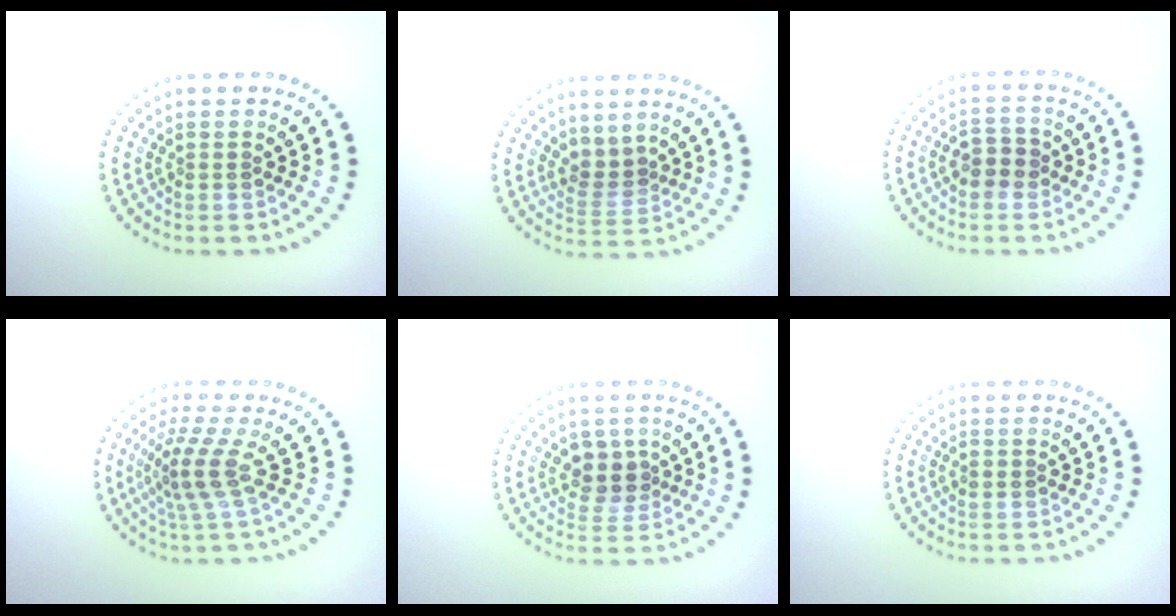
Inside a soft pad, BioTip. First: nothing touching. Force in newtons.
{"total": 1.9, "press": 1.4, "slide": 1.4}
{"total": 1.8, "press": 1.7, "slide": 0.5}
{"total": 3.3, "press": 2.3, "slide": 2.4}
{"total": 2.6, "press": 2.3, "slide": 1.2}
{"total": 0.7, "press": 0.7, "slide": 0.2}